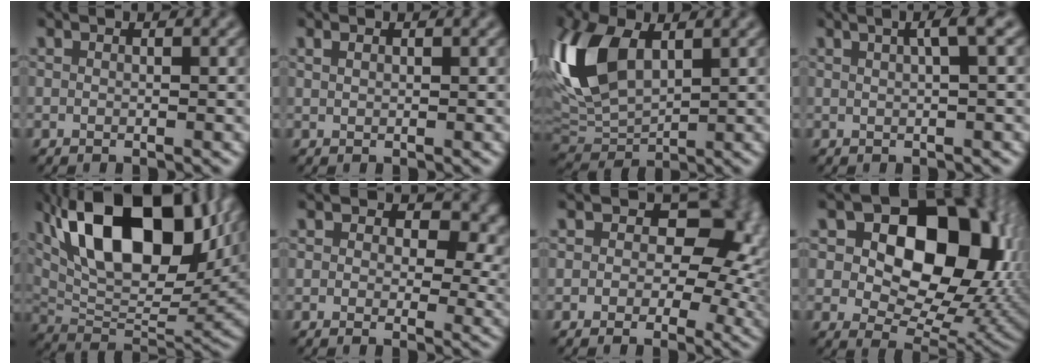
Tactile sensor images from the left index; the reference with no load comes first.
{"total": 0.7, "force": [0.5, 0.4, 0.4], "torque": [-0.012, 0.001, 0.011]}
{"total": 9.7, "force": [2.2, 5.7, 7.6], "torque": [-0.182, 0.014, 0.033]}
{"total": 2.5, "force": [1.0, 0.4, 2.2], "torque": [-0.027, 0.010, 0.015]}
{"total": 15.3, "force": [6.6, 7.3, 11.7], "torque": [-0.190, 0.014, 0.107]}
{"total": 6.6, "force": [1.7, 4.3, 4.7], "torque": [-0.057, -0.004, 0.022]}
{"total": 9.3, "force": [1.8, 6.5, 6.5], "torque": [-0.046, -0.004, 0.017]}
{"total": 15.2, "force": [4.2, 10.0, 10.7], "torque": [-0.133, 0.004, 0.068]}